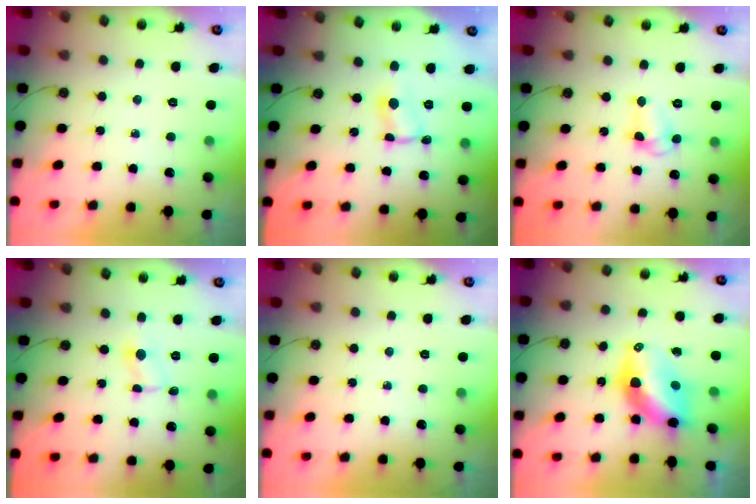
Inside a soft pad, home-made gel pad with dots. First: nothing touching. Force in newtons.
{"total": 1.0, "press": 0.8, "slide": 0.5}
{"total": 6.5, "press": 6.5, "slide": 0.5}
{"total": 1.8, "press": 1.8, "slide": 0.2}
{"total": 0.0}
{"total": 10.7, "press": 10.6, "slide": 0.9}